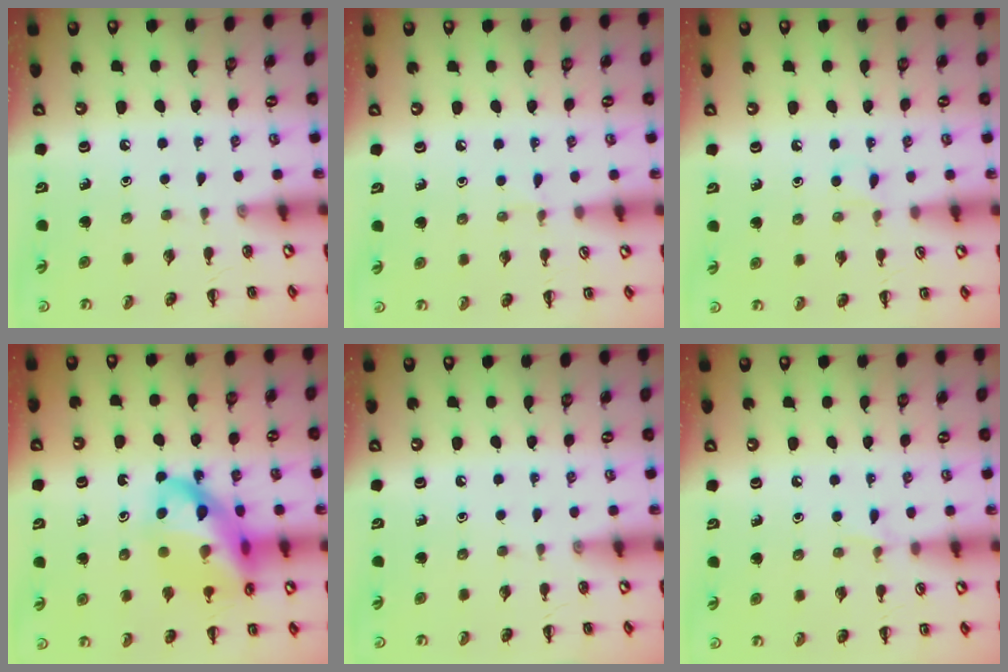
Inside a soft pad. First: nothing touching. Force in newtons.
{"total": 4.0, "press": 3.7, "slide": 1.3}
{"total": 3.9, "press": 3.6, "slide": 1.4}
{"total": 19.8, "press": 19.4, "slide": 3.9}
{"total": 0.0}
{"total": 4.3, "press": 4.1, "slide": 1.5}